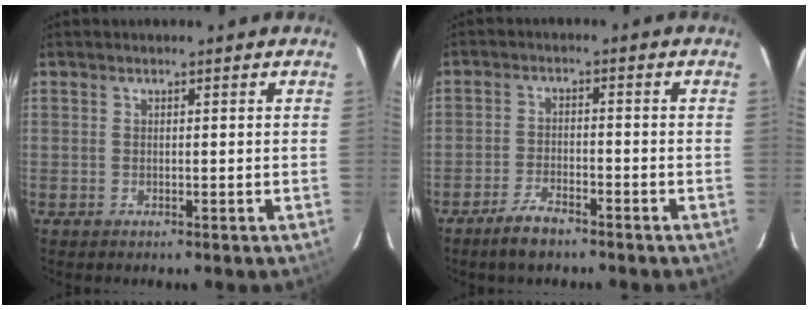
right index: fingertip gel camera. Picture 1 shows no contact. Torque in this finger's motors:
{"motor_torque": [0.36, -0.32, 0.24, 0.04]}